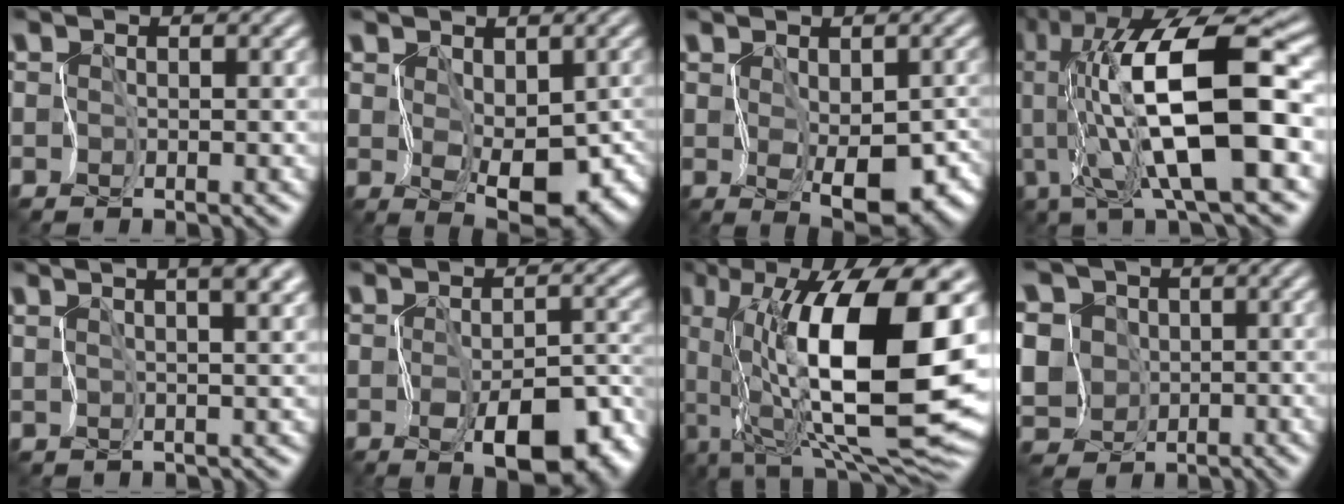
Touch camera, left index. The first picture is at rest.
{"total": 8.7, "force": [-0.8, 4.9, 7.1], "torque": [-0.095, -0.038, 0.008]}
{"total": 8.4, "force": [-2.3, 4.3, 6.8], "torque": [-0.083, -0.036, -0.009]}
{"total": 11.1, "force": [0.4, 1.1, 11.1], "torque": [-0.188, 0.004, 0.018]}
{"total": 5.5, "force": [3.7, 1.3, 3.9], "torque": [-0.051, 0.004, 0.062]}
{"total": 7.9, "force": [-4.2, 2.9, 6.1], "torque": [-0.085, -0.026, -0.039]}
{"total": 12.9, "force": [1.3, 2.0, 12.7], "torque": [-0.196, -0.025, 0.038]}
{"total": 10.5, "force": [1.6, 9.1, 5.0], "torque": [-0.144, 0.016, 0.013]}